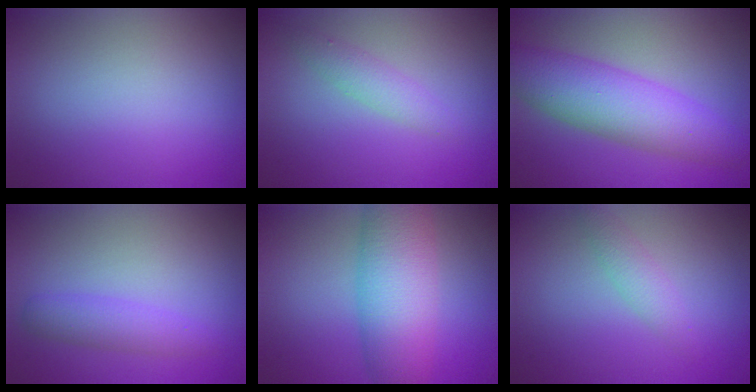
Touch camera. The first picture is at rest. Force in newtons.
{"total": 1.8, "press": 1.8, "slide": 0.1}
{"total": 6.9, "press": 6.9, "slide": 0.1}
{"total": 2.4, "press": 2.4, "slide": 0.1}
{"total": 8.5, "press": 8.5, "slide": 0.1}
{"total": 1.7, "press": 1.7, "slide": 0.1}